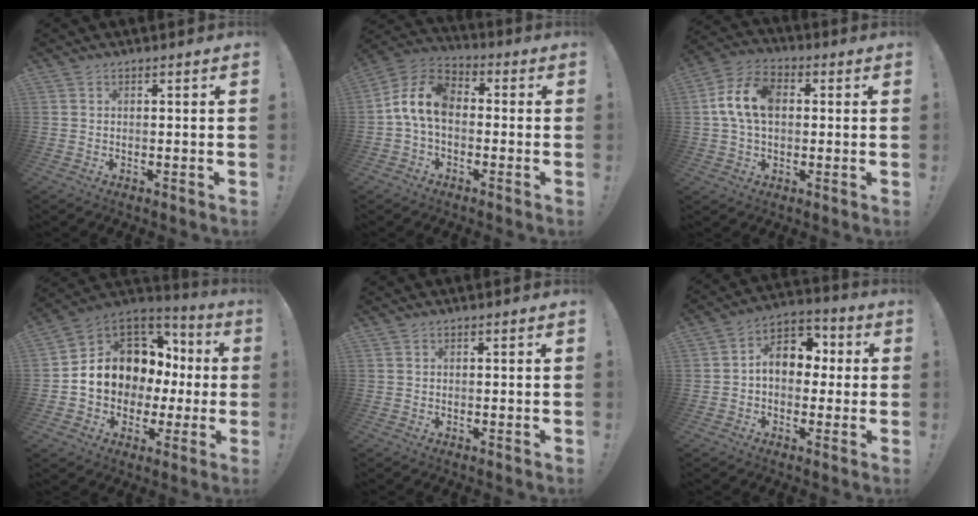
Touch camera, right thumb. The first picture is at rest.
{"total": 11.5, "force": [-0.5, 7.4, 8.9], "torque": [-0.180, 0.020, -0.004]}
{"total": 12.4, "force": [1.6, 8.4, 9.0], "torque": [-0.179, 0.018, 0.033]}
{"total": 13.3, "force": [1.4, 11.4, 6.6], "torque": [-0.092, -0.015, 0.044]}
{"total": 0.0}
{"total": 10.9, "force": [1.2, 8.1, 7.1], "torque": [-0.102, 0.016, 0.030]}